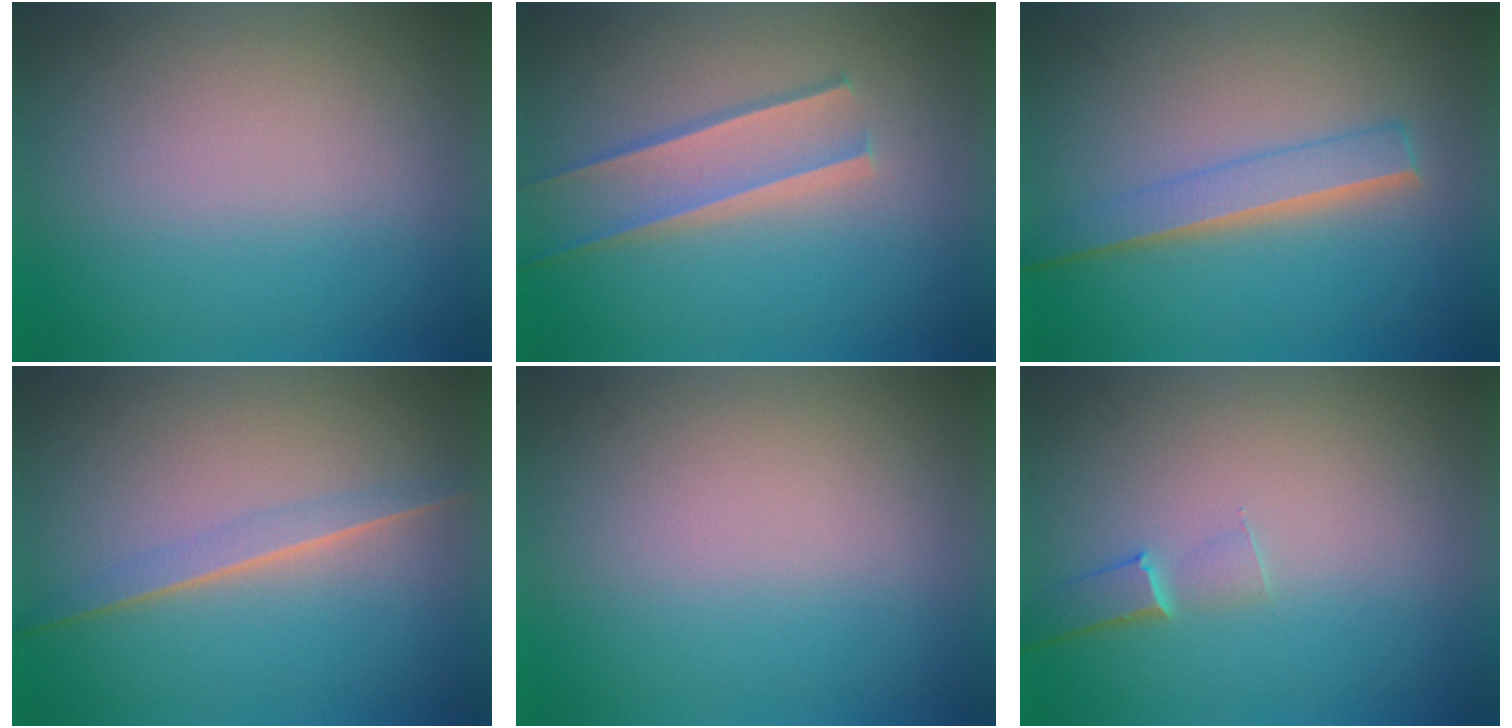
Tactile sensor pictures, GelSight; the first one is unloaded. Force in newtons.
{"total": 1.6}
{"total": 2.1}
{"total": 1.3}
{"total": 0.0}
{"total": 1.1}